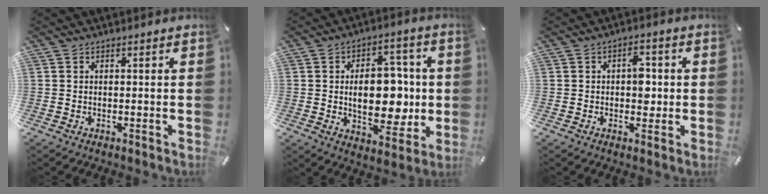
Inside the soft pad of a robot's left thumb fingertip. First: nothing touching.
{"total": 14.6, "force": [0.1, 9.4, 11.2], "torque": [-0.151, -0.003, 0.003]}
{"total": 5.3, "force": [0.3, 3.4, 4.1], "torque": [-0.040, -0.004, -0.006]}